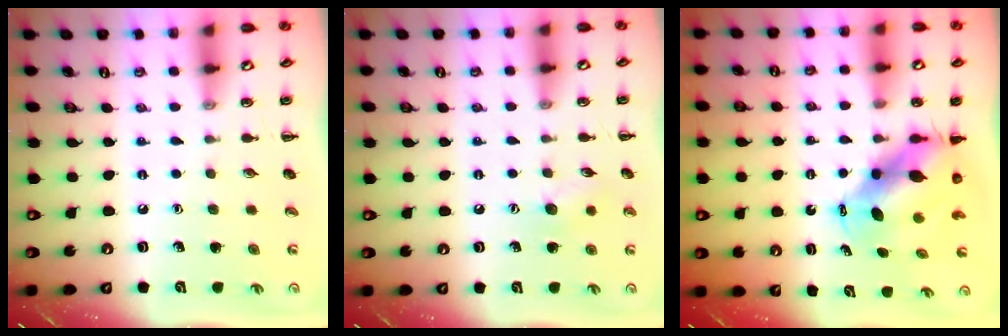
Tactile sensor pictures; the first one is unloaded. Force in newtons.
{"total": 7.2, "press": 7.1, "slide": 1.0}
{"total": 7.2, "press": 7.0, "slide": 1.9}